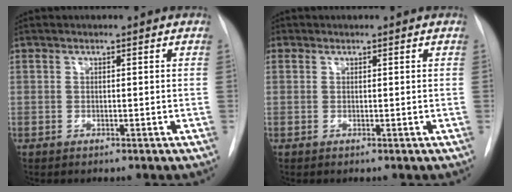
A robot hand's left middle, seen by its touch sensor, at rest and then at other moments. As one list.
[{"total": 0.6, "force": [0.3, 0.5, 0.1], "torque": [0.002, 0.002, 0.003]}]